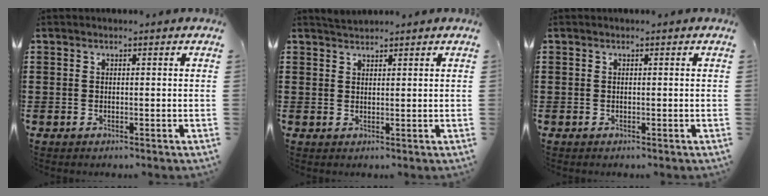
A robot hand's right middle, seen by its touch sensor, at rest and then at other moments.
{"total": 1.0, "force": [1.0, 0.0, 0.0], "torque": [-0.002, 0.005, 0.020]}
{"total": 0.0}